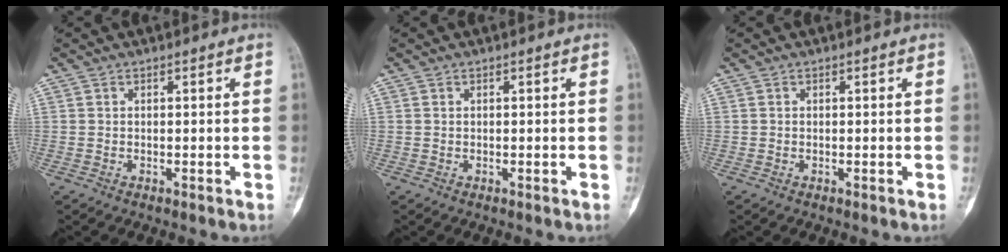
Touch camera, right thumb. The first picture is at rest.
{"total": 0.0}
{"total": 0.0}